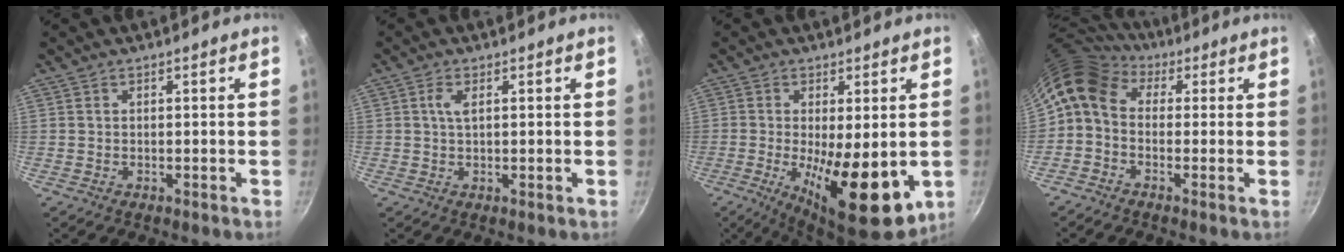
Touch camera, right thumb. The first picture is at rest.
{"total": 2.3, "force": [0.7, 0.8, 2.1], "torque": [-0.045, 0.002, 0.012]}
{"total": 15.0, "force": [-2.3, 5.2, 13.8], "torque": [-0.203, -0.013, -0.024]}
{"total": 9.1, "force": [1.5, 6.9, 5.8], "torque": [-0.104, 0.025, 0.004]}